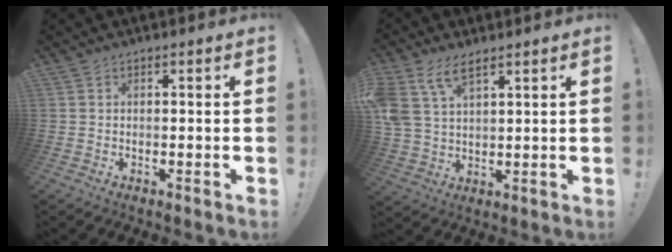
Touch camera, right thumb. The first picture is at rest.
{"total": 9.4, "force": [5.8, 4.6, 5.8], "torque": [-0.132, -0.017, 0.115]}